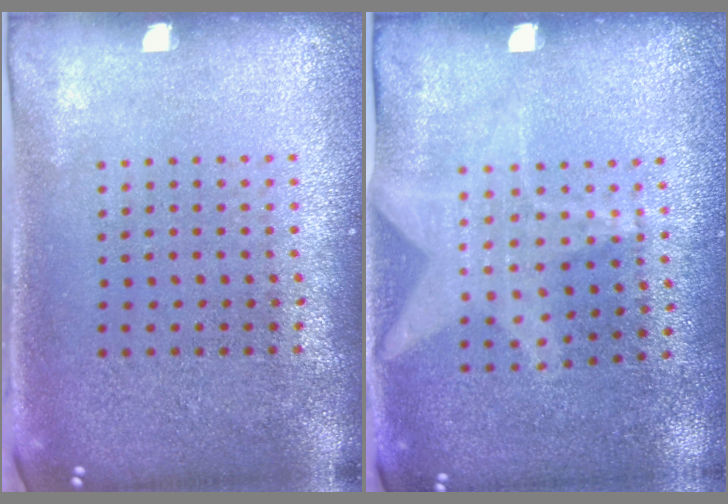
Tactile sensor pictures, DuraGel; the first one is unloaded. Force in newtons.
{"total": 1.1, "press": 1.0, "slide": 0.5}